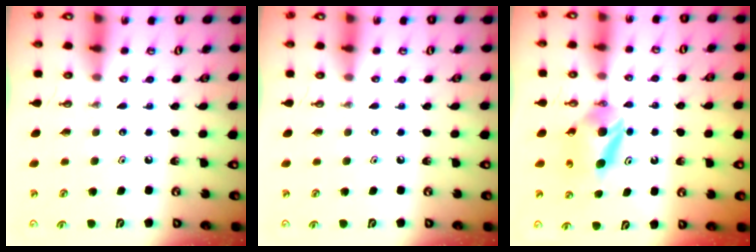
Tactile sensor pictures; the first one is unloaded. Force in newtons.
{"total": 0.0}
{"total": 5.6, "press": 5.5, "slide": 1.1}